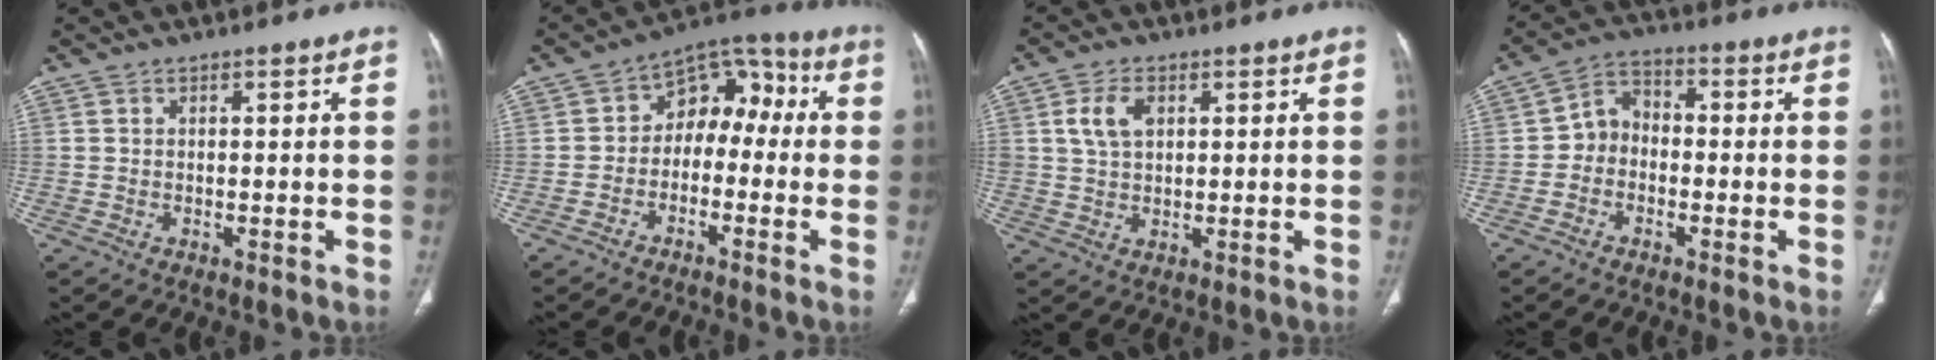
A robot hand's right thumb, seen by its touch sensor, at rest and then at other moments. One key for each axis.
{"total": 9.9, "fx": -1.3, "fy": 7.1, "fz": 6.7, "tx": -0.057, "ty": 0.049, "tz": -0.037}
{"total": 5.6, "fx": 1.8, "fy": 3.6, "fz": 3.9, "tx": -0.069, "ty": -0.001, "tz": 0.037}
{"total": 5.8, "fx": -1.3, "fy": 4.7, "fz": 3.0, "tx": -0.030, "ty": 0.027, "tz": -0.040}